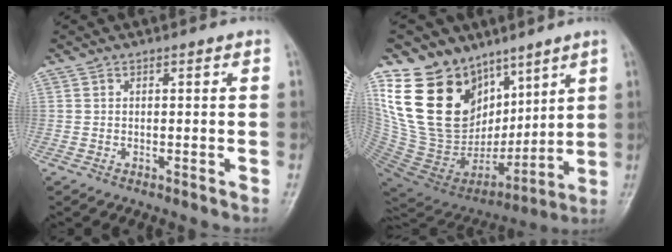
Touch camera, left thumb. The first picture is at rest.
{"total": 24.8, "force": [11.5, 16.5, 14.5], "torque": [-0.244, -0.038, 0.237]}